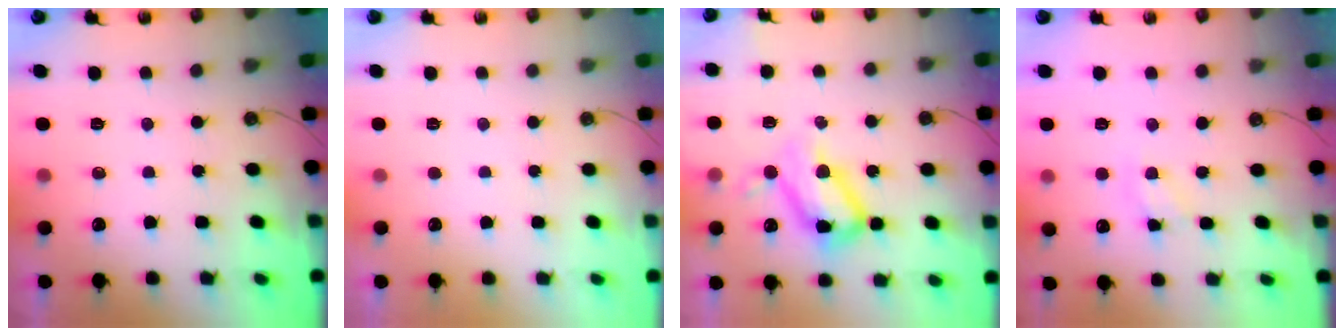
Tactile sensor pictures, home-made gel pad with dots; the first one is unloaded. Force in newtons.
{"total": 0.0}
{"total": 14.1, "press": 14.0, "slide": 1.1}
{"total": 3.2, "press": 3.2, "slide": 0.5}